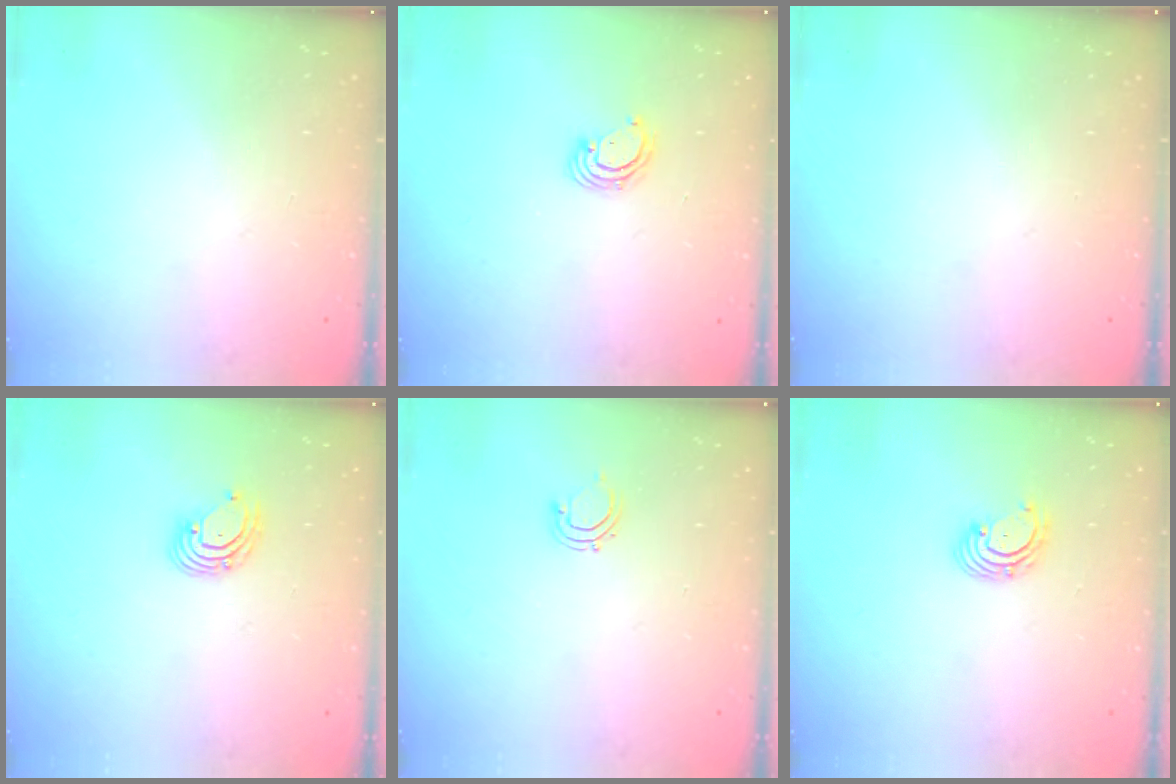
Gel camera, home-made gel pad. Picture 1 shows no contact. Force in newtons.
{"total": 3.5, "press": 3.5, "slide": 0.2}
{"total": 0.0}
{"total": 3.9, "press": 3.9, "slide": 0.6}
{"total": 3.7, "press": 3.6, "slide": 0.8}
{"total": 2.9, "press": 2.9, "slide": 0.3}